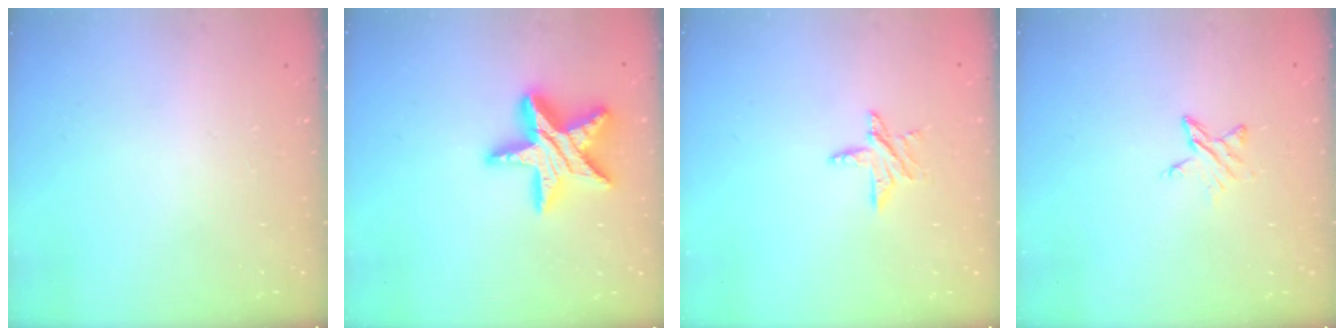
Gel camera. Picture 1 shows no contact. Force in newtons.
{"total": 19.2, "press": 19.1, "slide": 1.6}
{"total": 6.7, "press": 6.7, "slide": 0.5}
{"total": 4.7, "press": 4.7, "slide": 0.5}